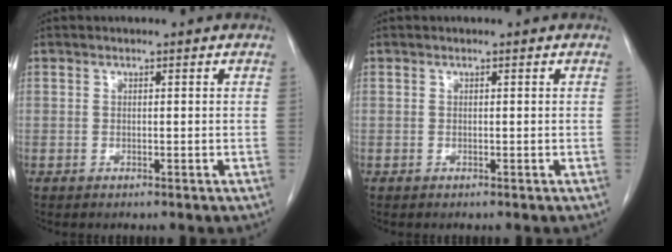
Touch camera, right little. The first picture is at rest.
{"total": 0.0}